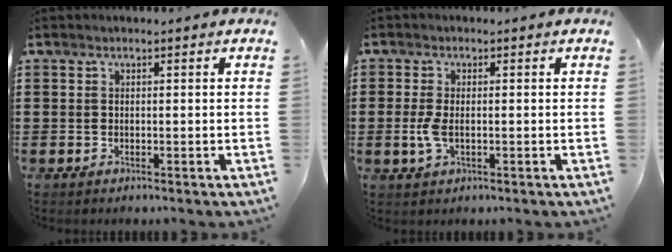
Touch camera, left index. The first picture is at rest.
{"total": 3.1, "force": [-0.4, 1.2, 2.8], "torque": [-0.072, -0.007, -0.013]}